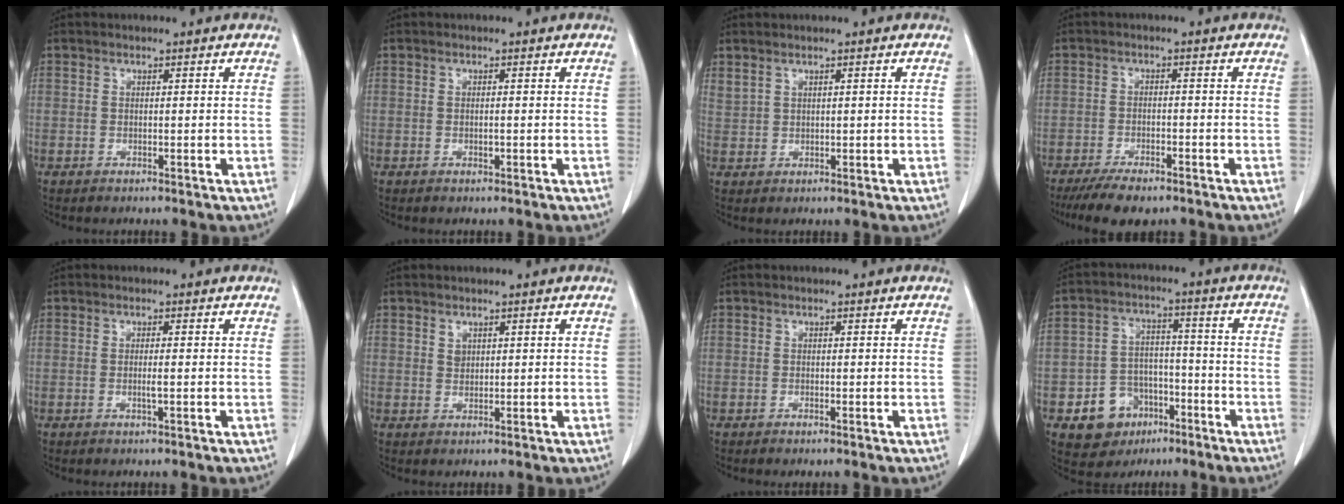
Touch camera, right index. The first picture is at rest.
{"total": 0.7, "force": [-0.1, 0.2, 0.6], "torque": [-0.014, -0.001, -0.001]}
{"total": 1.8, "force": [1.4, 0.8, 0.8], "torque": [-0.024, 0.009, 0.039]}
{"total": 6.9, "force": [-5.4, 2.1, 3.8], "torque": [-0.061, -0.011, -0.088]}
{"total": 1.2, "force": [-0.3, -0.1, 1.2], "torque": [-0.025, -0.003, -0.005]}
{"total": 1.2, "force": [0.7, 0.7, 0.6], "torque": [-0.010, 0.001, 0.015]}
{"total": 0.0}
{"total": 8.9, "force": [-4.2, 7.2, 3.1], "torque": [-0.056, 0.020, -0.058]}